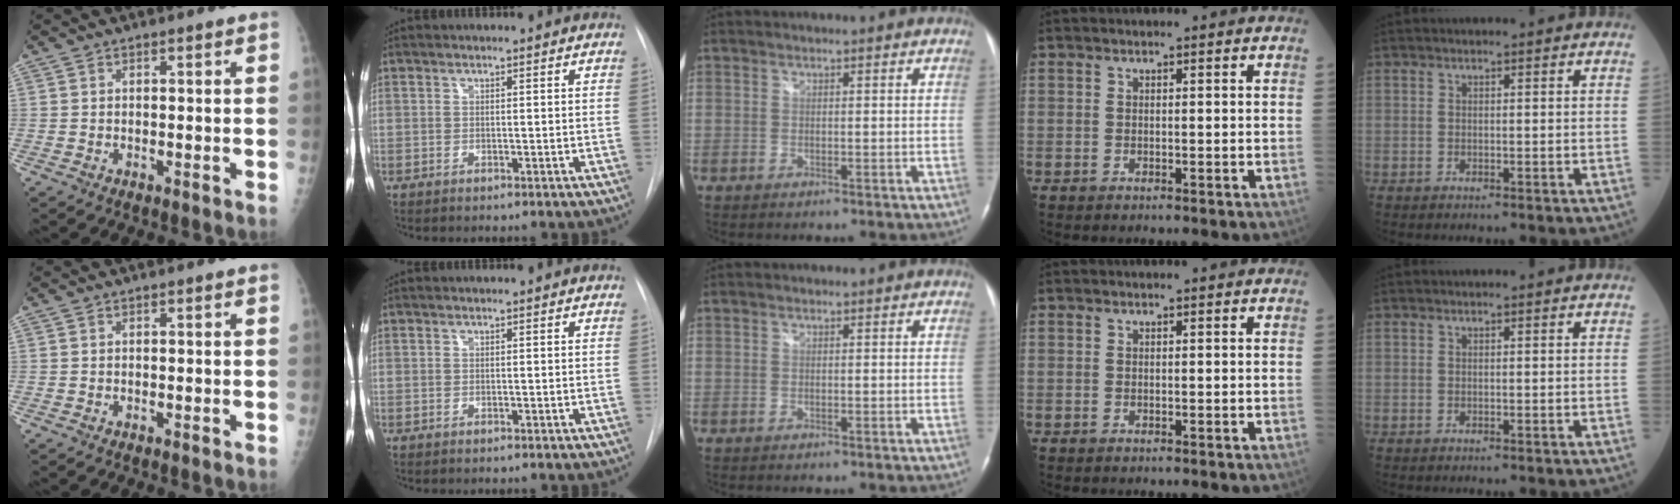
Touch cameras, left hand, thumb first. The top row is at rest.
{}